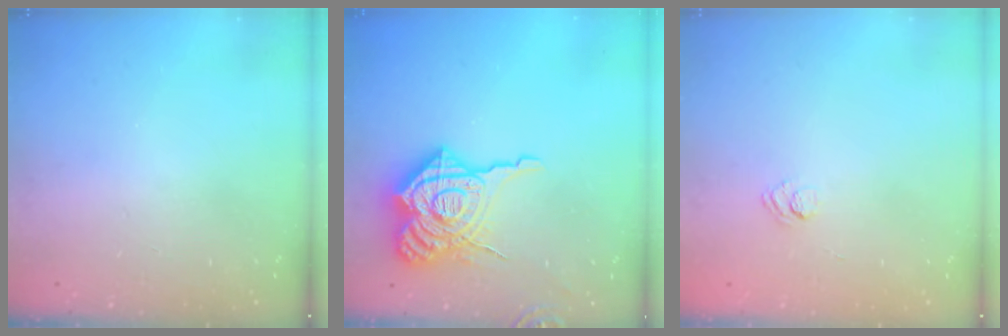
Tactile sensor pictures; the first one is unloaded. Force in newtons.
{"total": 23.6, "press": 23.4, "slide": 2.7}
{"total": 3.3, "press": 3.1, "slide": 1.1}